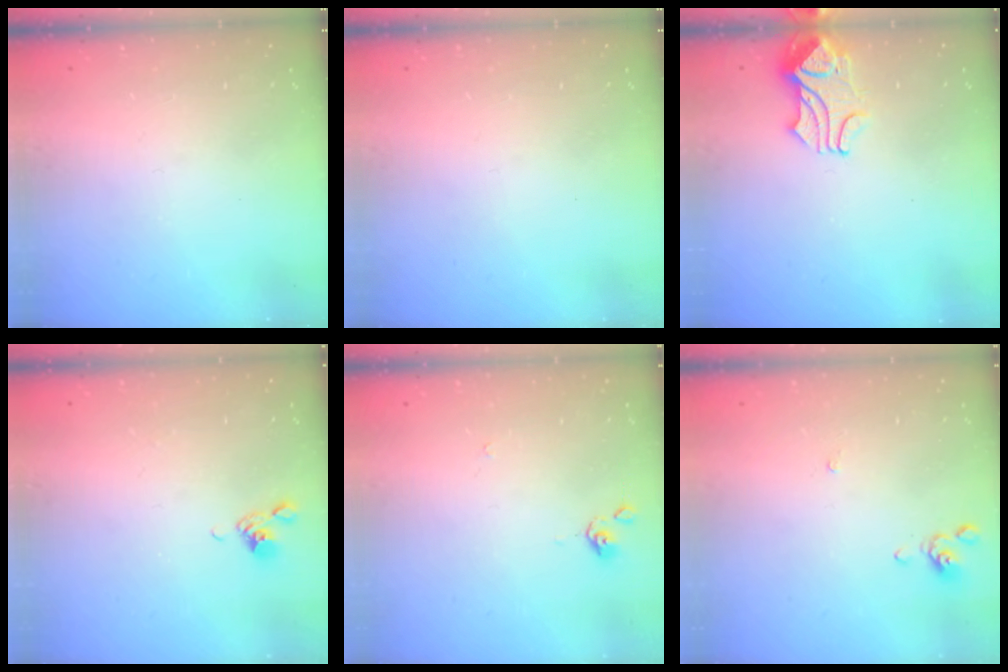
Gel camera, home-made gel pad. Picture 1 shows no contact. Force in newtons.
{"total": 0.0}
{"total": 2.3, "press": 2.3, "slide": 0.5}
{"total": 5.4, "press": 5.4, "slide": 0.3}
{"total": 0.0}
{"total": 0.0}